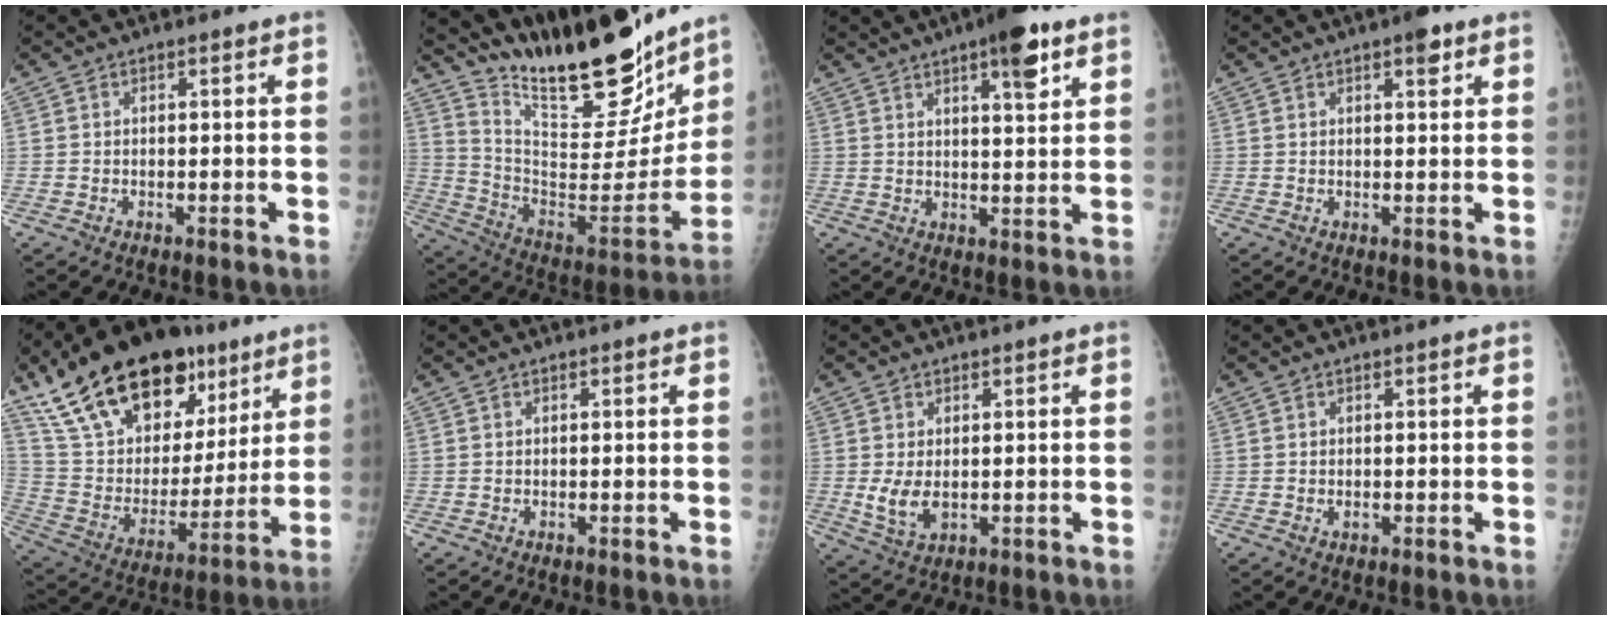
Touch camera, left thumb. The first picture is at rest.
{"total": 26.4, "force": [21.2, 7.0, 14.0], "torque": [-0.186, -0.104, 0.341]}
{"total": 8.8, "force": [5.1, 2.3, 6.9], "torque": [-0.086, -0.023, 0.070]}
{"total": 3.0, "force": [1.8, 1.1, 2.2], "torque": [-0.021, -0.005, 0.022]}
{"total": 29.3, "force": [17.9, 15.1, 17.6], "torque": [-0.267, -0.026, 0.305]}
{"total": 0.0}
{"total": 4.7, "force": [0.0, 2.9, 3.7], "torque": [-0.069, -0.013, 0.010]}
{"total": 0.9, "force": [-0.1, 0.7, 0.6], "torque": [-0.008, -0.001, 0.000]}